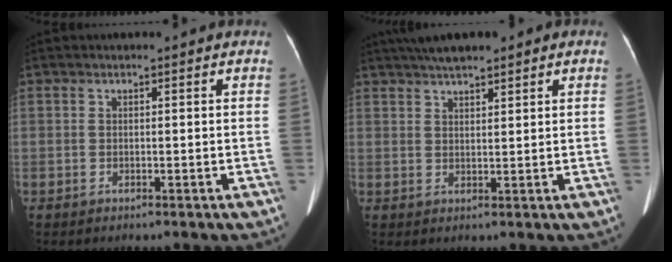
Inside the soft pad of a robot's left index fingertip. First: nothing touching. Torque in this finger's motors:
{"motor_torque": [1.04, -1.10, 0.32, 0.08]}